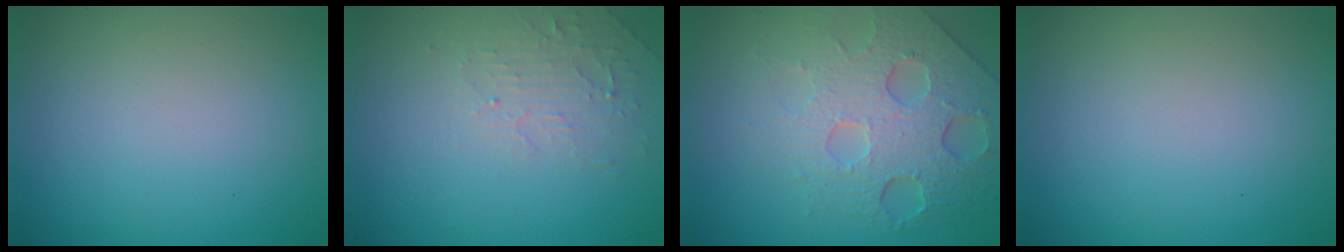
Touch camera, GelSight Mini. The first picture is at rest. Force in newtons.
{"total": 2.4, "press": 2.3, "slide": 0.5}
{"total": 7.8, "press": 5.3, "slide": 5.7}
{"total": 0.0}